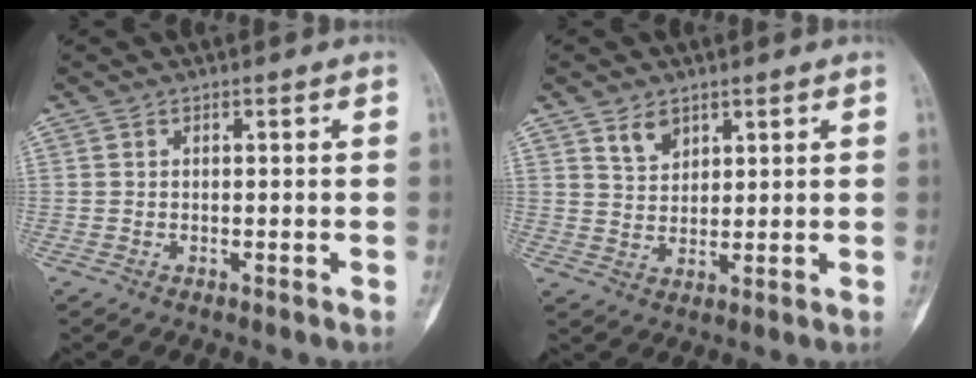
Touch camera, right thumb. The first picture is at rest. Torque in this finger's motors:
{"motor_torque": [-0.73, 0.70, 0.16, 0.51, 0.01]}